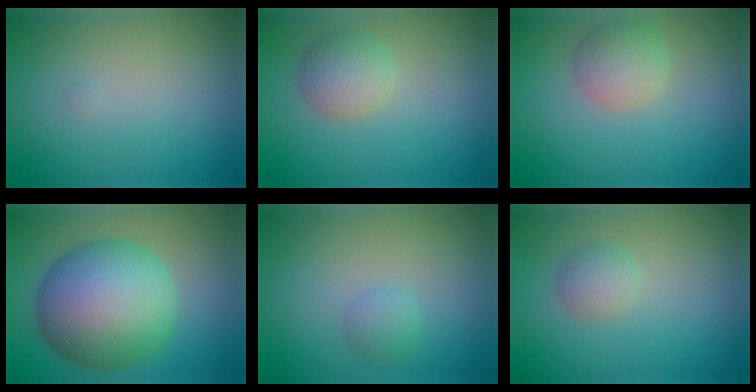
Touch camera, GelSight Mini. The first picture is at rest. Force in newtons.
{"total": 3.0, "press": 3.0, "slide": 0.0}
{"total": 3.0, "press": 3.0, "slide": 0.1}
{"total": 12.3, "press": 12.3, "slide": 0.3}
{"total": 1.3, "press": 1.3, "slide": 0.0}
{"total": 1.7, "press": 1.7, "slide": 0.1}